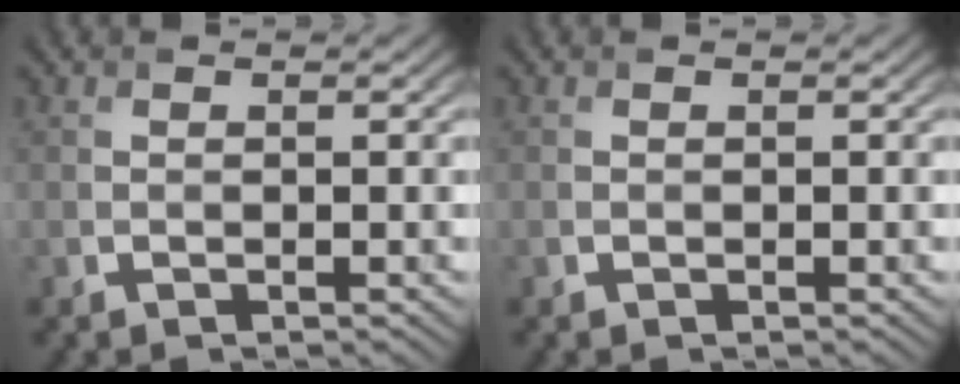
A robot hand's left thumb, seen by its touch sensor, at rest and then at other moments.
{"total": 0.0}